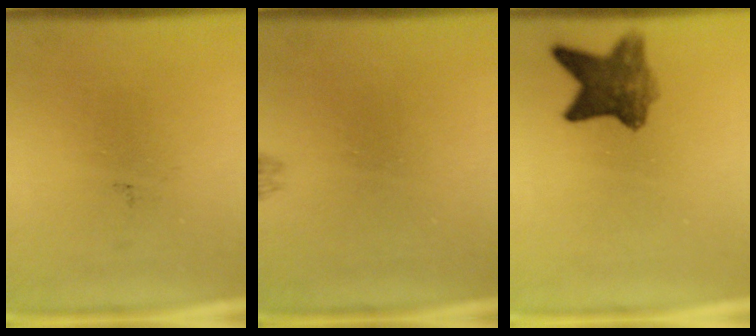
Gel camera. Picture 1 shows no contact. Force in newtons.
{"total": 0.7}
{"total": 7.1}